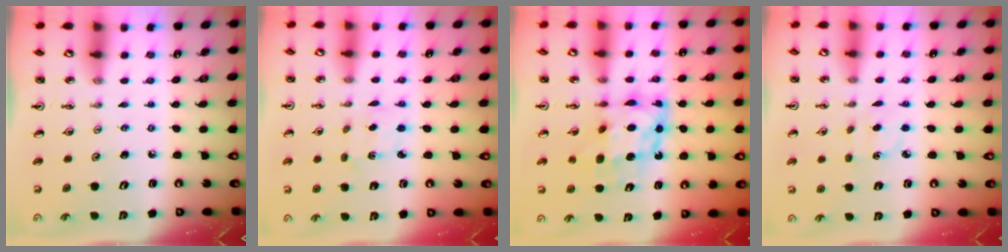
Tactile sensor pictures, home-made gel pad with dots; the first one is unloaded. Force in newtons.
{"total": 1.8, "press": 1.7, "slide": 0.5}
{"total": 9.7, "press": 9.6, "slide": 0.9}
{"total": 2.6, "press": 2.5, "slide": 0.7}